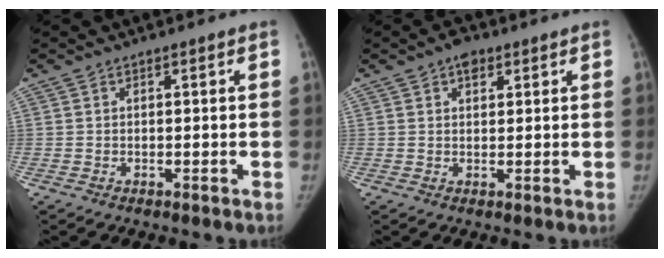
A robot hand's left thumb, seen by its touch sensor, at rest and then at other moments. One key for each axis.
{"total": 3.3, "fx": 1.8, "fy": 2.1, "fz": 1.9, "tx": -0.014, "ty": -0.003, "tz": 0.023}